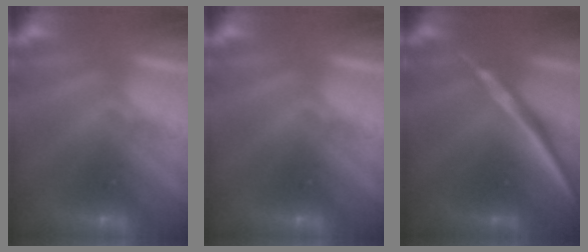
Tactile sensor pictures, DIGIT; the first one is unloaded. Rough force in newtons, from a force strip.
{"total": 0.0}
{"total": 2.2}